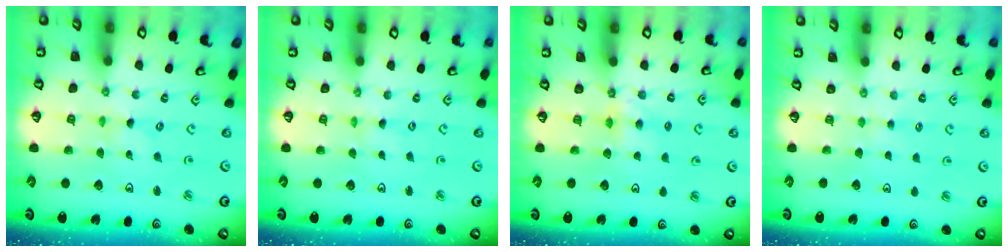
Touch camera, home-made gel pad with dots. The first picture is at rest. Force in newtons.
{"total": 0.0}
{"total": 4.5, "press": 4.5, "slide": 0.4}
{"total": 1.5, "press": 1.5, "slide": 0.4}